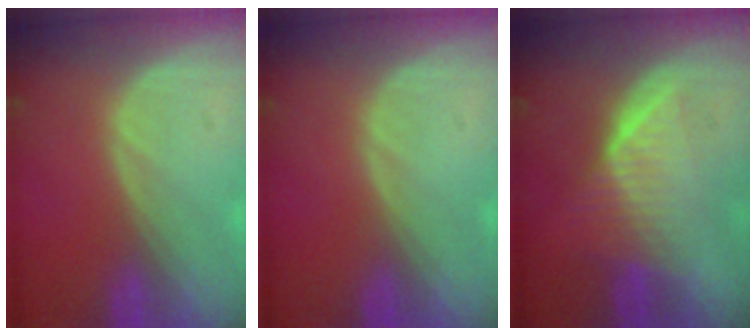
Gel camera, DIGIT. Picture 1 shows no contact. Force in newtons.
{"total": 0.0}
{"total": 6.5, "press": 6.2, "slide": 1.8}